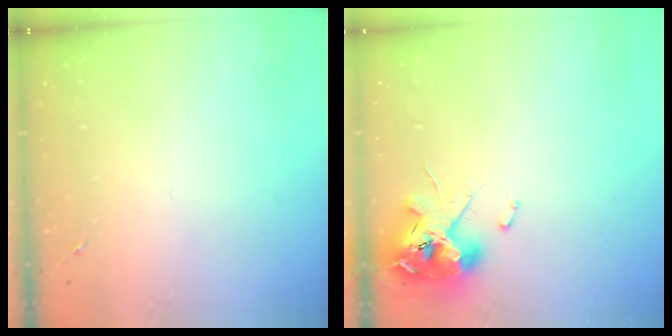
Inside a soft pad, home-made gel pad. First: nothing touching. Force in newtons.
{"total": 12.7, "press": 12.5, "slide": 2.0}